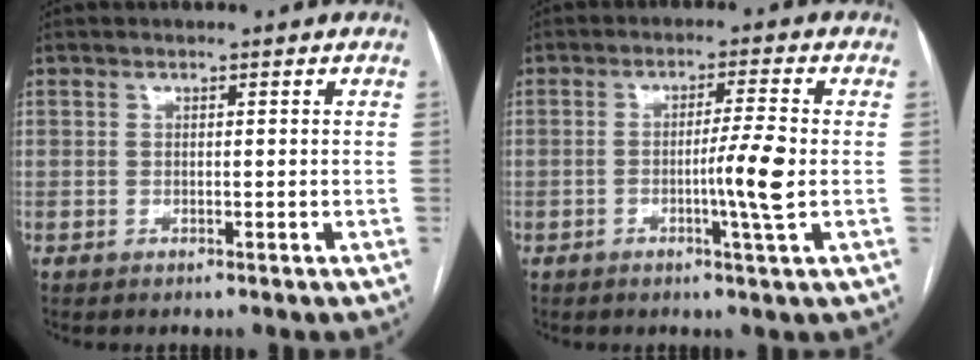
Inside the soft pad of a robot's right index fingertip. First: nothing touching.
{"total": 6.0, "force": [-1.1, -0.9, 5.8], "torque": [-0.096, -0.008, -0.020]}